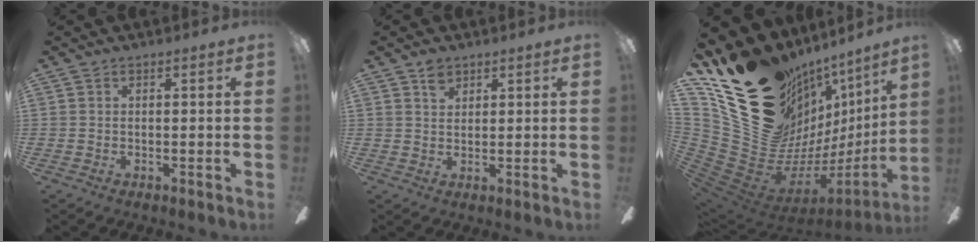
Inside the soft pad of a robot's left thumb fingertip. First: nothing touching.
{"total": 3.3, "force": [2.3, 2.0, 1.3], "torque": [-0.012, -0.006, 0.041]}
{"total": 29.6, "force": [13.7, 20.1, 16.9], "torque": [-0.250, -0.133, 0.325]}